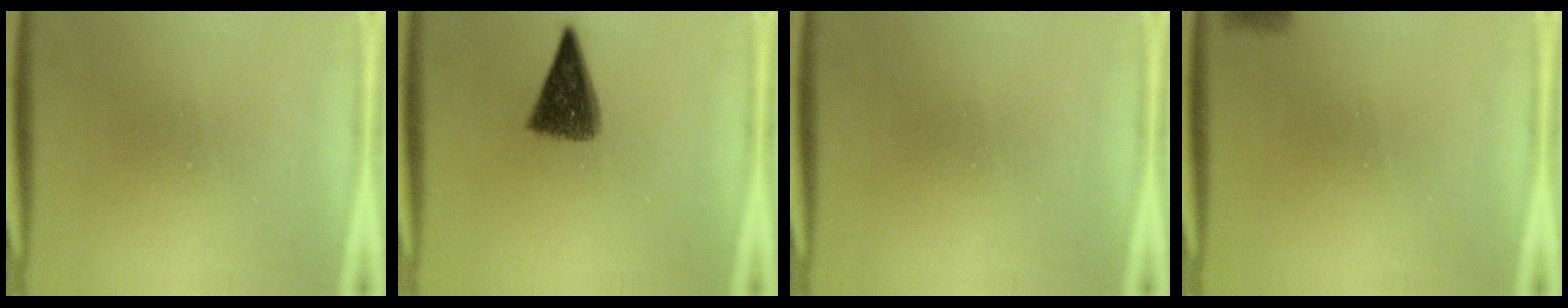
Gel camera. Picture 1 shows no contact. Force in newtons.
{"total": 7.9}
{"total": 0.0}
{"total": 2.9}